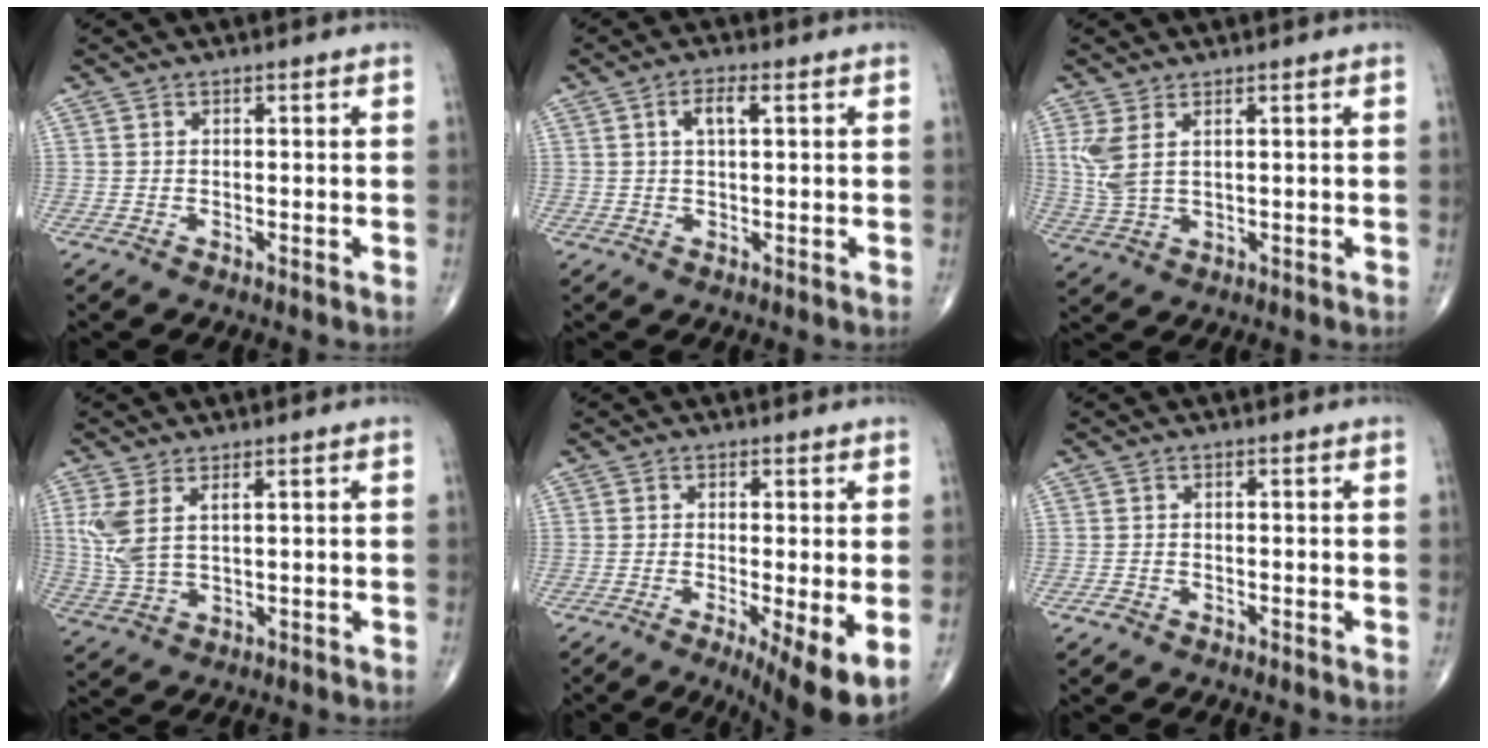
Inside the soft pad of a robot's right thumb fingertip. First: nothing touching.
{"total": 3.8, "force": [1.3, 1.5, 3.3], "torque": [-0.061, 0.007, 0.022]}
{"total": 5.6, "force": [2.0, 2.6, 4.5], "torque": [-0.114, -0.005, 0.052]}
{"total": 6.9, "force": [2.3, 3.2, 5.6], "torque": [-0.139, -0.006, 0.059]}
{"total": 9.5, "force": [-2.6, 2.1, 8.9], "torque": [-0.135, -0.022, -0.040]}
{"total": 1.0, "force": [-0.6, 0.7, 0.3], "torque": [-0.003, 0.004, -0.014]}